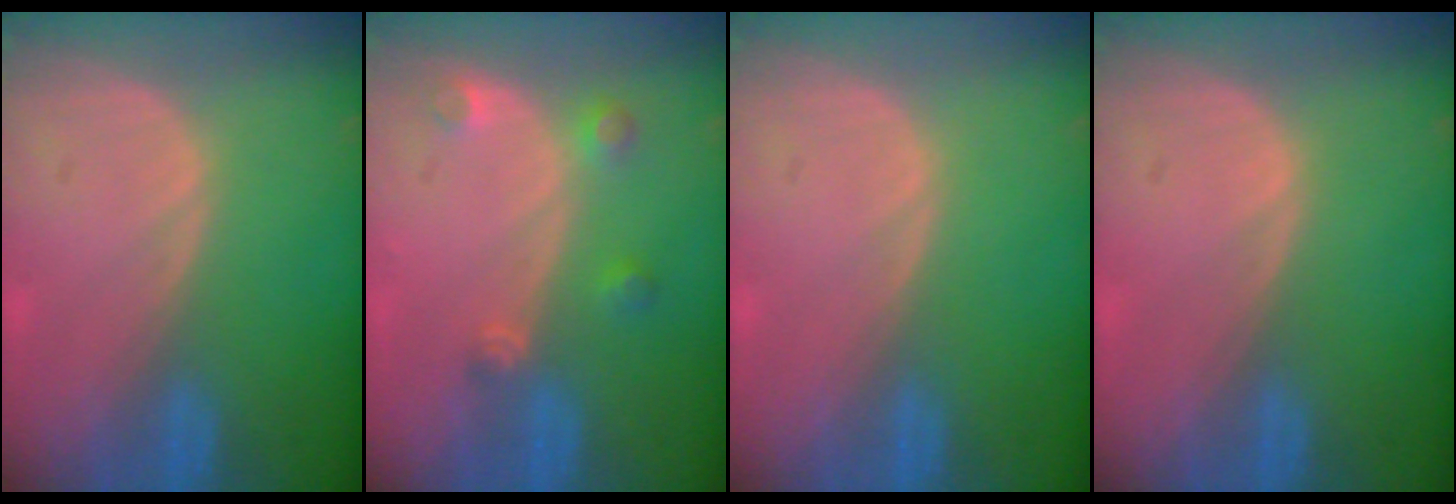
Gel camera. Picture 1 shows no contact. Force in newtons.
{"total": 3.2, "press": 2.9, "slide": 1.3}
{"total": 0.0}
{"total": 0.0}